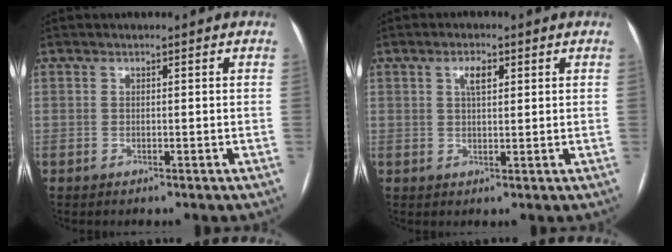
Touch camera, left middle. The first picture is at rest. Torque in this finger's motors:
{"motor_torque": [0.46, -0.46, 0.20, 0.01]}